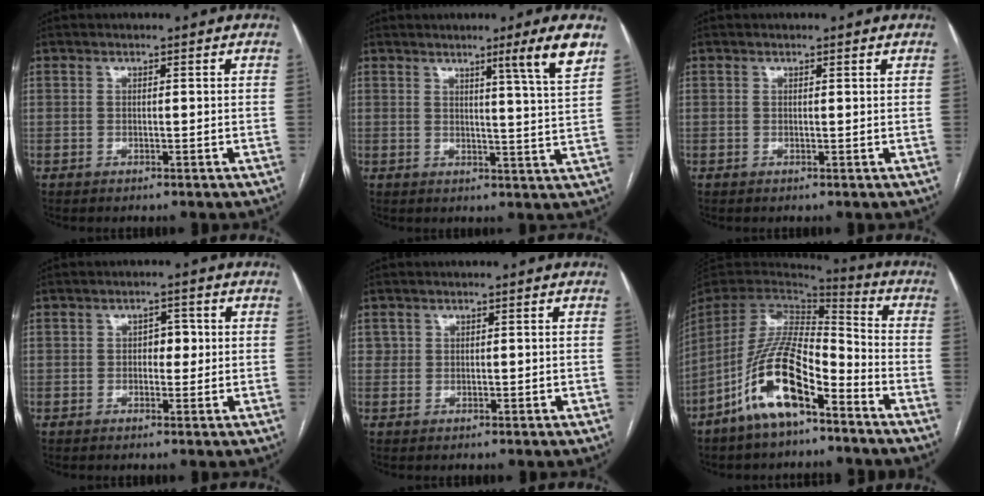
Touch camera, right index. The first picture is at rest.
{"total": 6.9, "force": [3.9, -1.8, 5.3], "torque": [-0.080, -0.020, 0.054]}
{"total": 0.6, "force": [0.6, 0.0, 0.2], "torque": [-0.010, -0.002, 0.003]}
{"total": 2.7, "force": [0.2, 1.7, 2.1], "torque": [-0.025, 0.010, 0.001]}
{"total": 1.2, "force": [0.3, 1.1, 0.2], "torque": [0.001, 0.010, 0.007]}
{"total": 14.6, "force": [-8.1, 4.5, 11.2], "torque": [-0.226, -0.001, -0.149]}